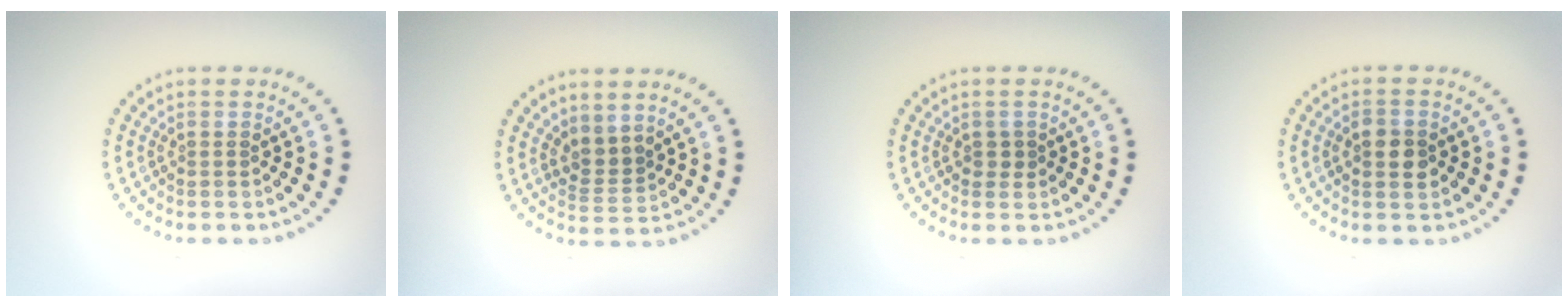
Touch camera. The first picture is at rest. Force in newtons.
{"total": 2.2, "press": 1.5, "slide": 1.6}
{"total": 1.0, "press": 1.0, "slide": 0.2}
{"total": 2.2, "press": 2.2, "slide": 0.1}